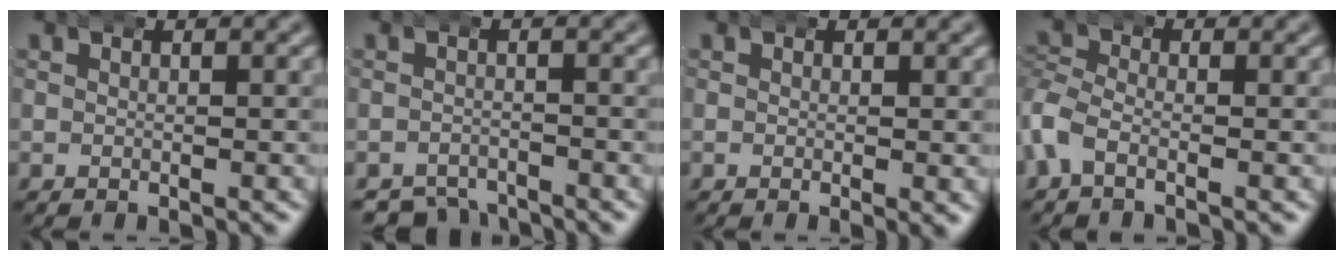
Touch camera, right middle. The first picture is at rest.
{"total": 4.6, "force": [-4.2, 1.6, 0.5], "torque": [0.000, -0.020, -0.066]}
{"total": 0.8, "force": [0.0, 0.1, 0.8], "torque": [-0.010, -0.001, 0.000]}
{"total": 4.0, "force": [-1.3, 3.3, 1.8], "torque": [-0.064, -0.010, -0.033]}